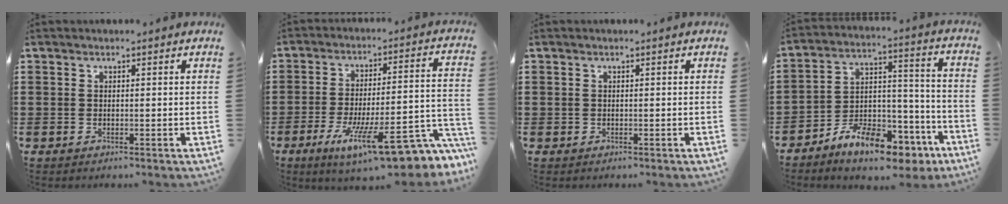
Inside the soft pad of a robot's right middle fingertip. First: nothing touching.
{"total": 15.7, "force": [-9.8, 3.3, 11.8], "torque": [-0.180, 0.022, -0.162]}
{"total": 0.0}
{"total": 10.9, "force": [-8.8, 4.1, 5.0], "torque": [-0.077, 0.043, -0.159]}